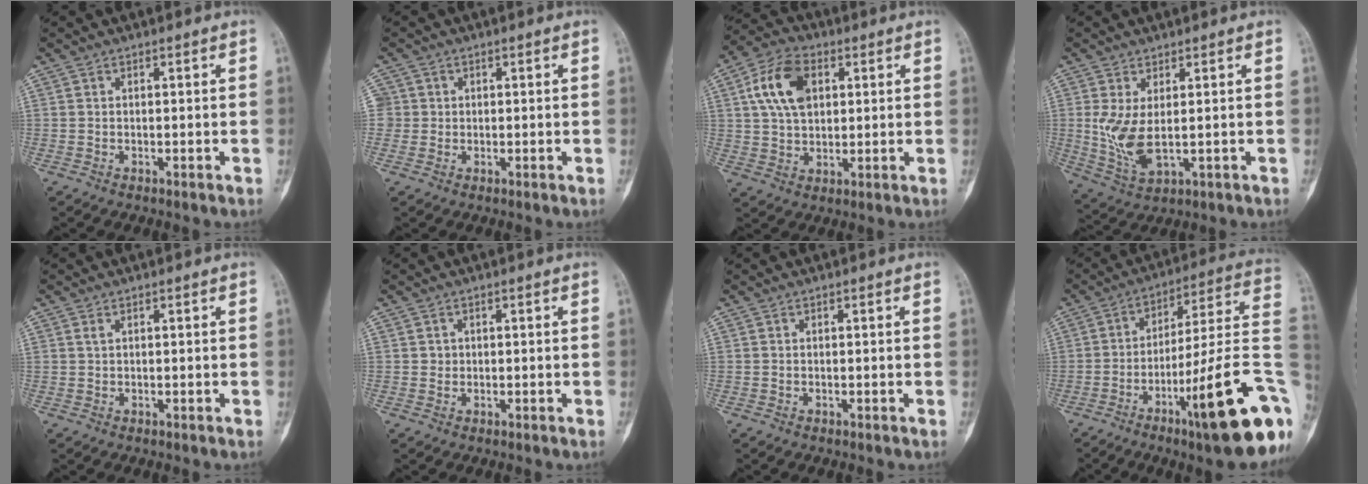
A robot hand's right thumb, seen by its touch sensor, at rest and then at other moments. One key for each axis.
{"total": 2.9, "fx": 0.3, "fy": 2.9, "fz": 0.2, "tx": 0.018, "ty": 0.005, "tz": 0.004}
{"total": 11.5, "fx": 3.3, "fy": 7.5, "fz": 8.1, "tx": -0.137, "ty": 0.007, "tz": 0.055}
{"total": 7.6, "fx": 0.2, "fy": 3.4, "fz": 6.8, "tx": -0.147, "ty": -0.013, "tz": 0.020}
{"total": 0.8, "fx": 0.4, "fy": 0.4, "fz": 0.5, "tx": -0.011, "ty": 0.003, "tz": 0.009}
{"total": 1.0, "fx": 0.2, "fy": 1.0, "fz": 0.2, "tx": 0.004, "ty": 0.002, "tz": 0.003}
{"total": 0.0}
{"total": 24.4, "fx": -8.9, "fy": 4.0, "fz": 22.4, "tx": -0.261, "ty": 0.045, "tz": -0.127}